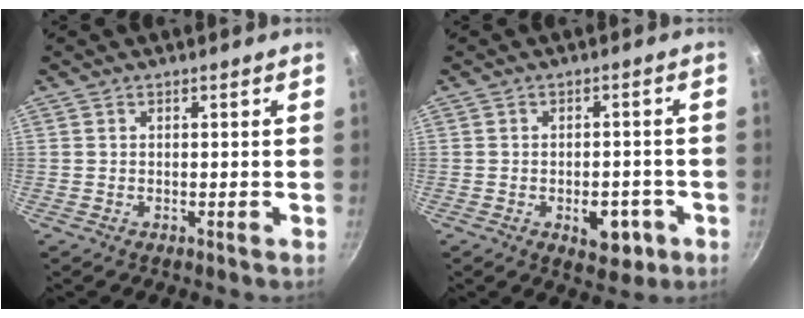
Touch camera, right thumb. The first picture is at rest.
{"total": 6.8, "force": [-2.5, 4.1, 4.7], "torque": [-0.033, 0.013, -0.024]}